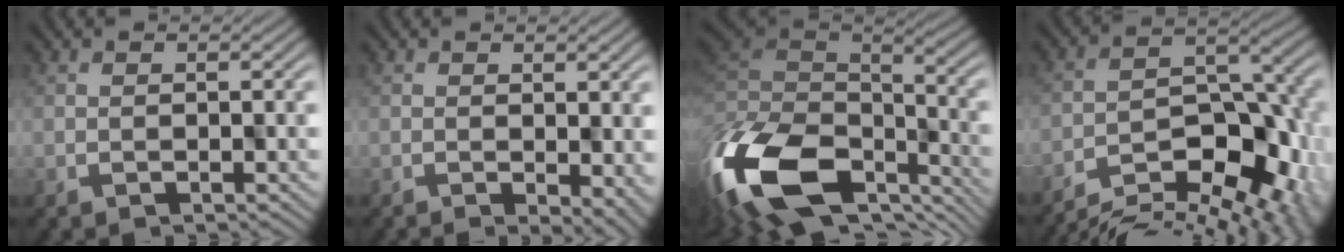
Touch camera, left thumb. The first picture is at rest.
{"total": 2.7, "force": [-1.0, 1.1, 2.2], "torque": [-0.043, -0.006, -0.002]}
{"total": 15.2, "force": [-4.6, 8.4, 11.8], "torque": [-0.296, -0.042, -0.052]}
{"total": 10.2, "force": [-5.8, 4.3, 7.1], "torque": [-0.133, -0.016, -0.100]}